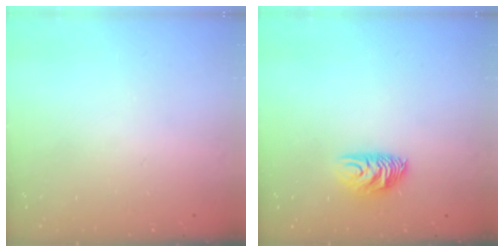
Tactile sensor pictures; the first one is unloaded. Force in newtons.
{"total": 7.5, "press": 7.4, "slide": 0.8}